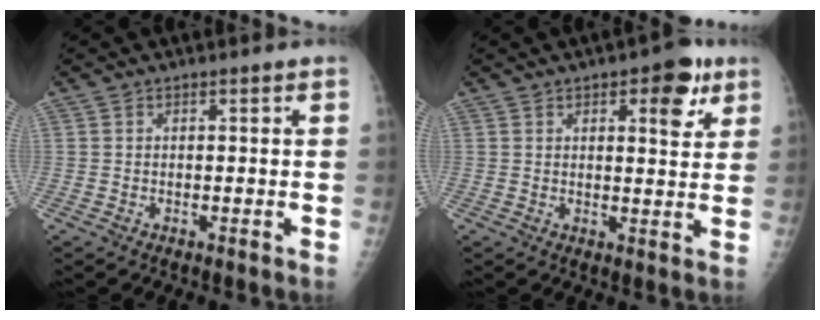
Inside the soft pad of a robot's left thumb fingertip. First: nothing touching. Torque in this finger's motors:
{"motor_torque": [-0.07, 0.13, -0.20, 0.05, 0.09]}